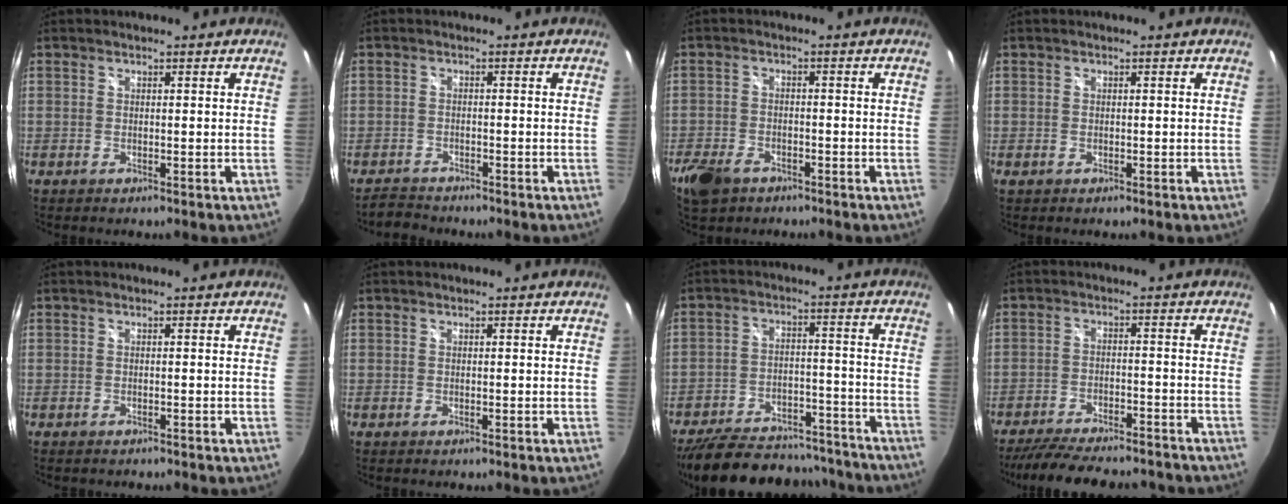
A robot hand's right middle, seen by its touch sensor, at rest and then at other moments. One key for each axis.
{"total": 2.6, "fx": -2.5, "fy": 0.7, "fz": -0.2, "tx": -0.012, "ty": 0.001, "tz": -0.052}
{"total": 7.2, "fx": -4.8, "fy": 4.1, "fz": 3.3, "tx": -0.099, "ty": -0.011, "tz": -0.089}
{"total": 0.6, "fx": -0.2, "fy": 0.5, "fz": 0.4, "tx": -0.007, "ty": -0.001, "tz": -0.004}
{"total": 0.6, "fx": -0.6, "fy": 0.3, "fz": 0.1, "tx": -0.004, "ty": -0.002, "tz": -0.010}
{"total": 0.0}
{"total": 25.2, "fx": -21.3, "fy": 9.0, "fz": 9.9, "tx": -0.201, "ty": 0.015, "tz": -0.281}
{"total": 19.0, "fx": -16.2, "fy": 5.0, "fz": 8.5, "tx": -0.172, "ty": -0.022, "tz": -0.230}